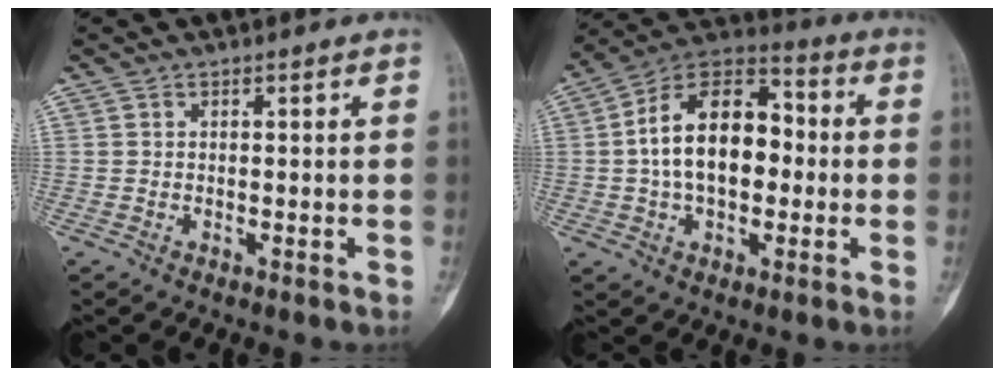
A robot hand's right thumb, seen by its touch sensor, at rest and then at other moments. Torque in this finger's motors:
{"motor_torque": [1.11, 1.02, 0.39, -0.18, 0.52]}